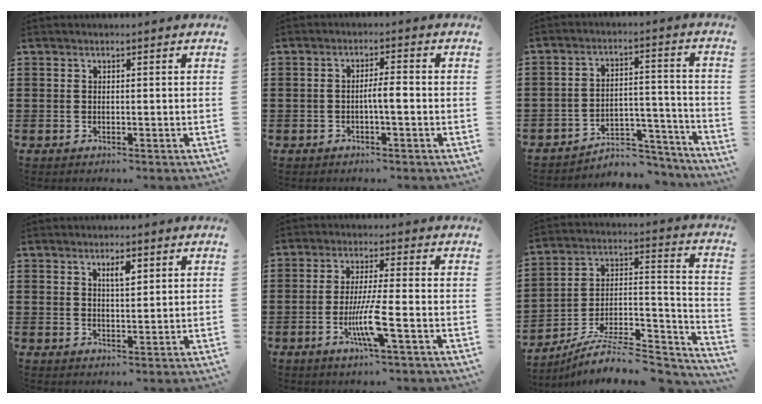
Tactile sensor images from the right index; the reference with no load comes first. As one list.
[{"total": 2.8, "force": [-0.8, 0.5, 2.7], "torque": [-0.048, 0.004, -0.016]}, {"total": 5.5, "force": [-5.0, 1.7, 1.6], "torque": [-0.025, 0.016, -0.100]}, {"total": 2.6, "force": [1.4, 0.8, 2.1], "torque": [-0.029, -0.003, 0.019]}, {"total": 7.2, "force": [-2.5, 0.5, 6.7], "torque": [-0.138, -0.017, -0.051]}, {"total": 8.4, "force": [-6.9, 2.3, 4.2], "torque": [-0.067, 0.009, -0.133]}]